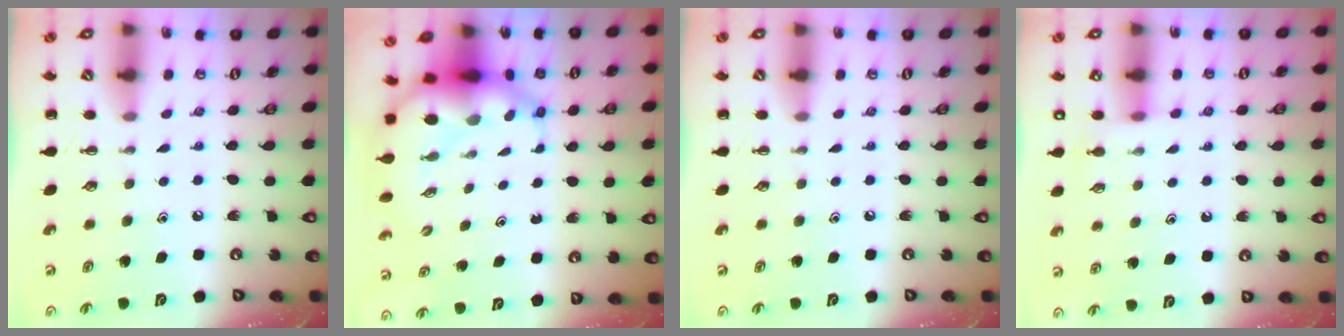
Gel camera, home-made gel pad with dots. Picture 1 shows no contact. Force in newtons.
{"total": 8.8, "press": 8.4, "slide": 2.6}
{"total": 0.0}
{"total": 4.4, "press": 4.2, "slide": 1.4}